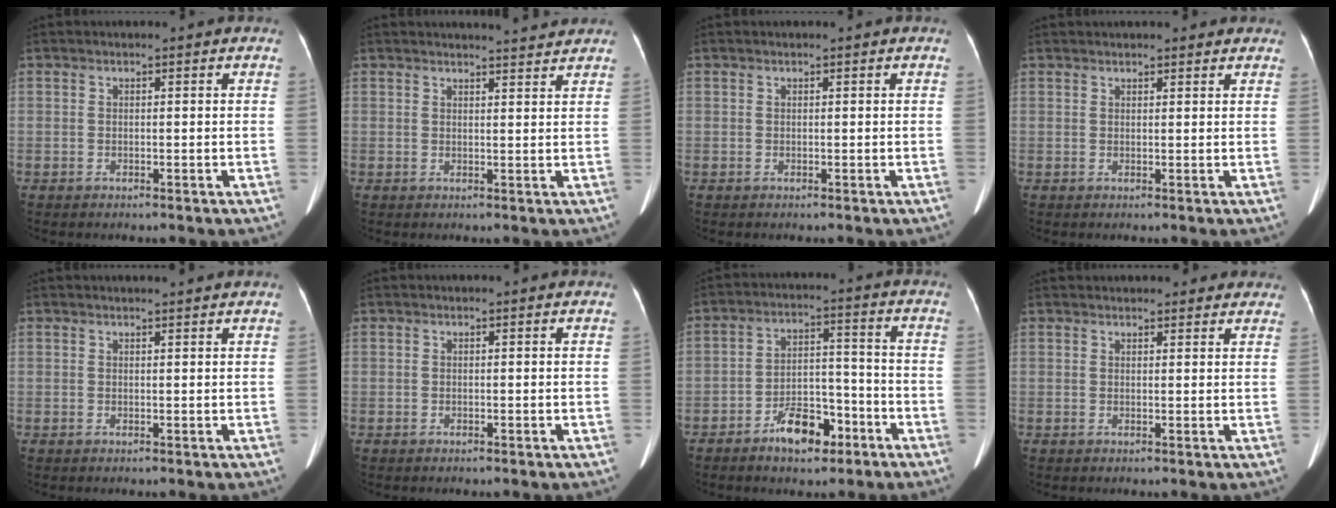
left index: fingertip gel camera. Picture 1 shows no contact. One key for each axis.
{"total": 4.4, "fx": 4.3, "fy": 0.0, "fz": 0.8, "tx": -0.017, "ty": 0.003, "tz": 0.048}
{"total": 0.0}
{"total": 5.1, "fx": 4.5, "fy": 1.5, "fz": 1.8, "tx": -0.014, "ty": 0.031, "tz": 0.053}
{"total": 2.5, "fx": 2.4, "fy": -0.1, "fz": 0.7, "tx": -0.010, "ty": 0.010, "tz": 0.029}
{"total": 0.0}
{"total": 8.0, "fx": -5.0, "fy": 3.6, "fz": 5.0, "tx": -0.091, "ty": 0.016, "tz": -0.079}
{"total": 8.9, "fx": 8.0, "fy": 2.9, "fz": 2.5, "tx": -0.008, "ty": 0.028, "tz": 0.090}